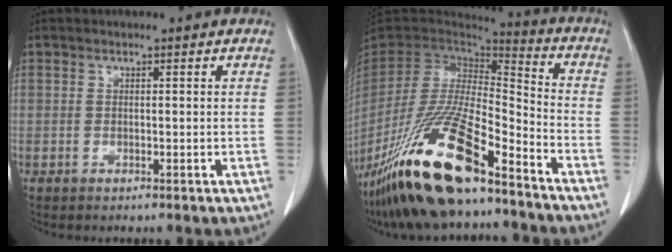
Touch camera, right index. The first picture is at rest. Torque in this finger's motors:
{"motor_torque": [1.10, -1.04, 0.89, 0.21]}